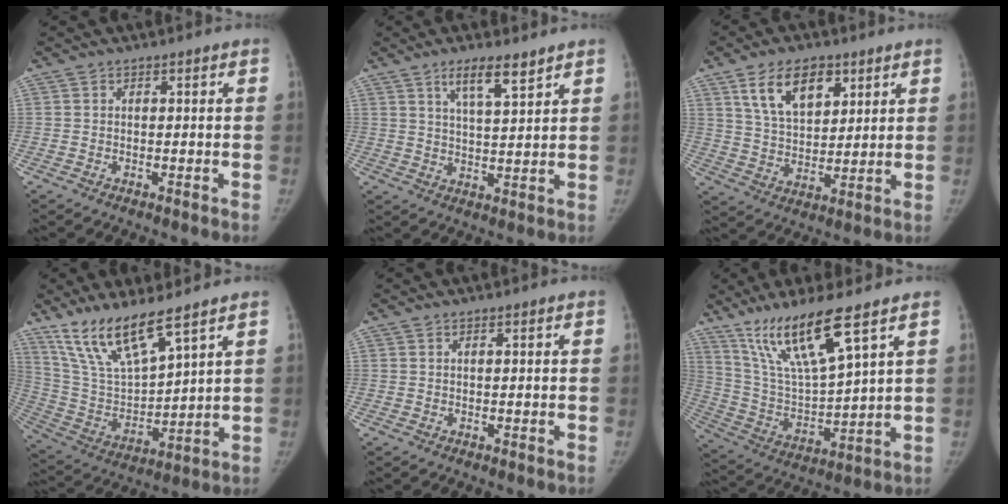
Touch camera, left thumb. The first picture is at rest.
{"total": 6.5, "force": [4.4, 1.4, 4.6], "torque": [-0.072, -0.029, 0.078]}
{"total": 11.6, "force": [6.0, 6.6, 7.5], "torque": [-0.103, -0.028, 0.114]}
{"total": 14.9, "force": [10.8, 3.5, 9.5], "torque": [-0.167, -0.055, 0.228]}
{"total": 0.0}
{"total": 15.7, "force": [10.2, 2.3, 11.7], "torque": [-0.221, -0.052, 0.212]}